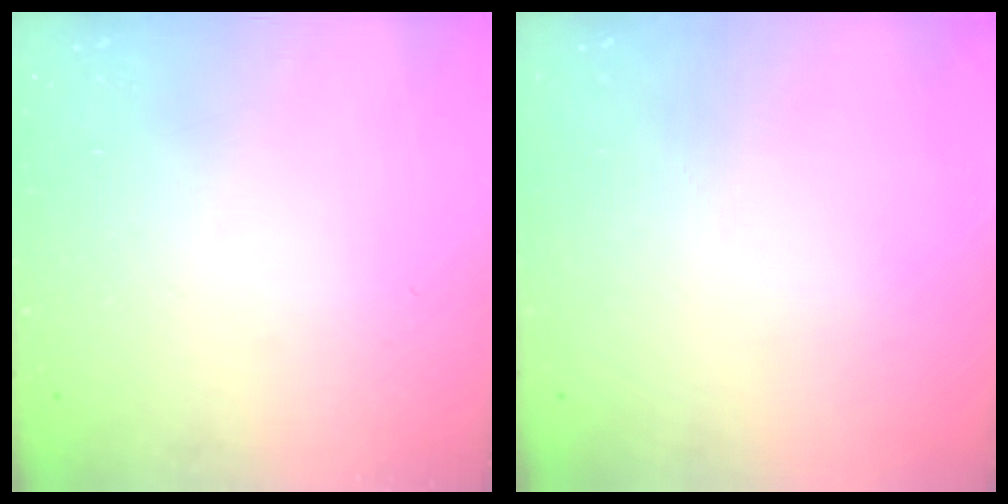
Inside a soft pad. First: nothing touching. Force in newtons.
{"total": 0.0}